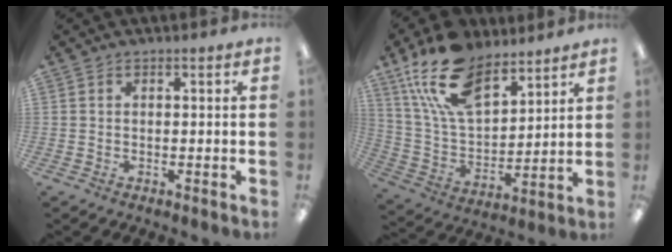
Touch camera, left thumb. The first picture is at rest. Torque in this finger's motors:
{"motor_torque": [0.77, 0.39, 1.63, -1.14, 0.55]}